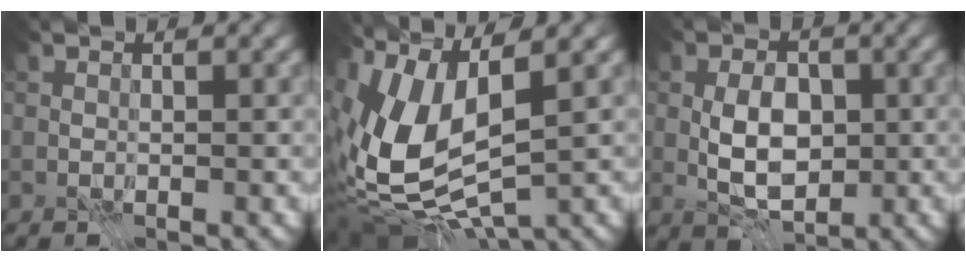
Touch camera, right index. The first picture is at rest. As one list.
[{"total": 11.2, "force": [0.5, 5.5, 9.8], "torque": [-0.227, -0.013, 0.007]}, {"total": 4.8, "force": [-1.0, 2.7, 3.8], "torque": [-0.067, -0.003, -0.023]}]